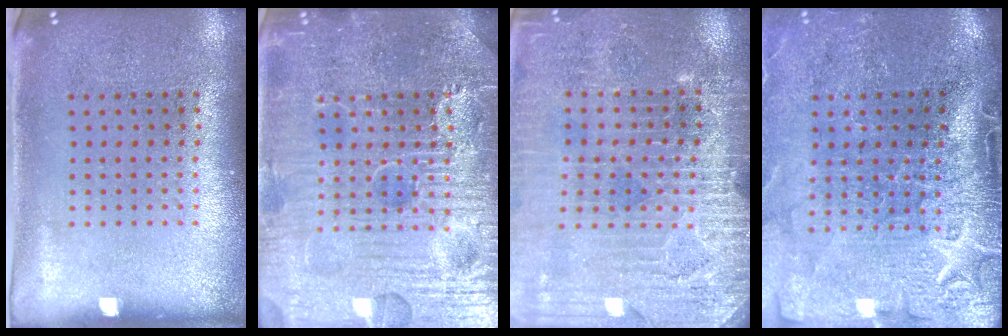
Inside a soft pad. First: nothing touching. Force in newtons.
{"total": 7.6, "press": 7.6, "slide": 0.8}
{"total": 3.4, "press": 3.4, "slide": 0.1}
{"total": 4.4, "press": 3.7, "slide": 2.5}